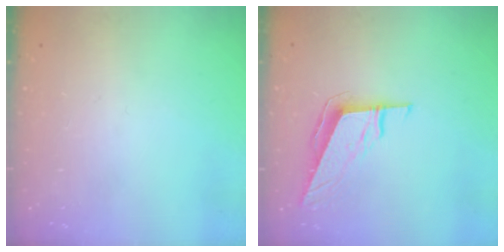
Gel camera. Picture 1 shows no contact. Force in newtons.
{"total": 8.6, "press": 8.6, "slide": 0.2}